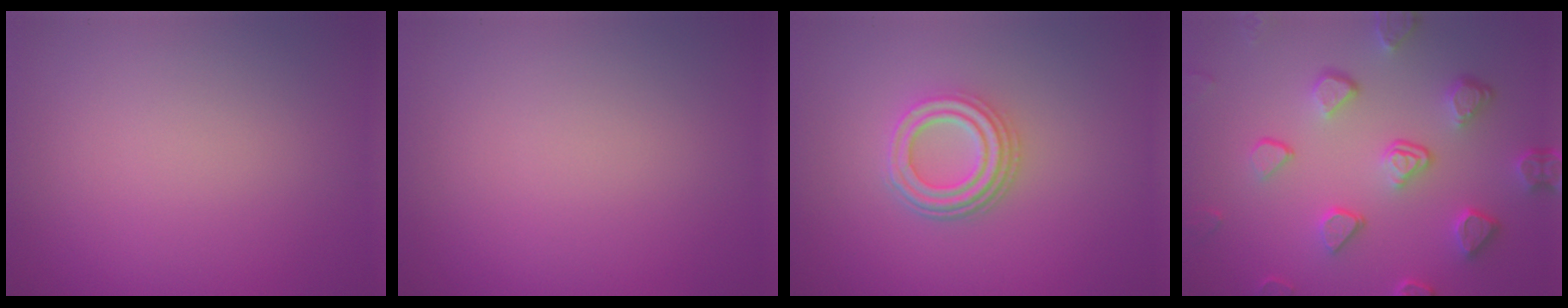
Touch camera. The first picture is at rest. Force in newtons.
{"total": 0.0}
{"total": 3.8, "press": 3.1, "slide": 2.2}
{"total": 5.4, "press": 4.1, "slide": 3.4}